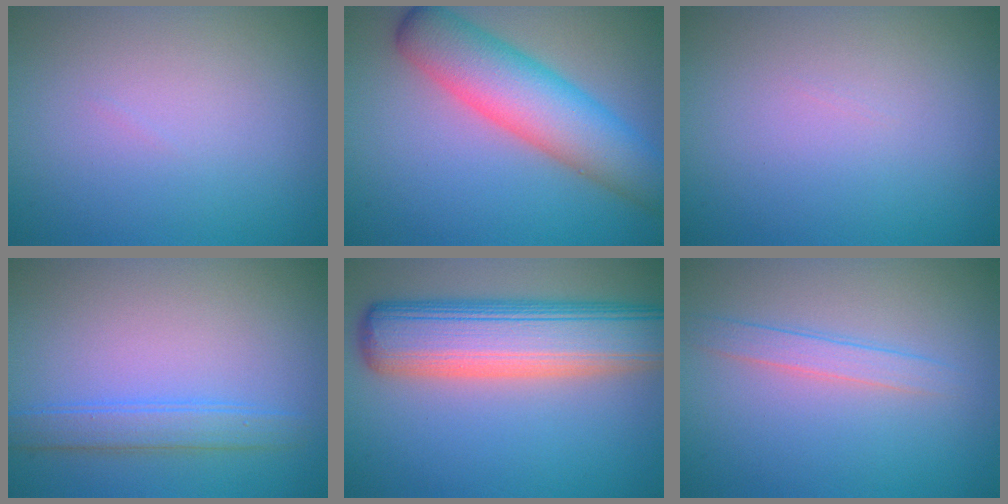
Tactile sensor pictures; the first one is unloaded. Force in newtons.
{"total": 8.2, "press": 8.2, "slide": 0.2}
{"total": 0.0}
{"total": 2.7, "press": 2.7, "slide": 0.1}
{"total": 10.5, "press": 10.4, "slide": 0.9}
{"total": 1.9, "press": 1.9, "slide": 0.1}